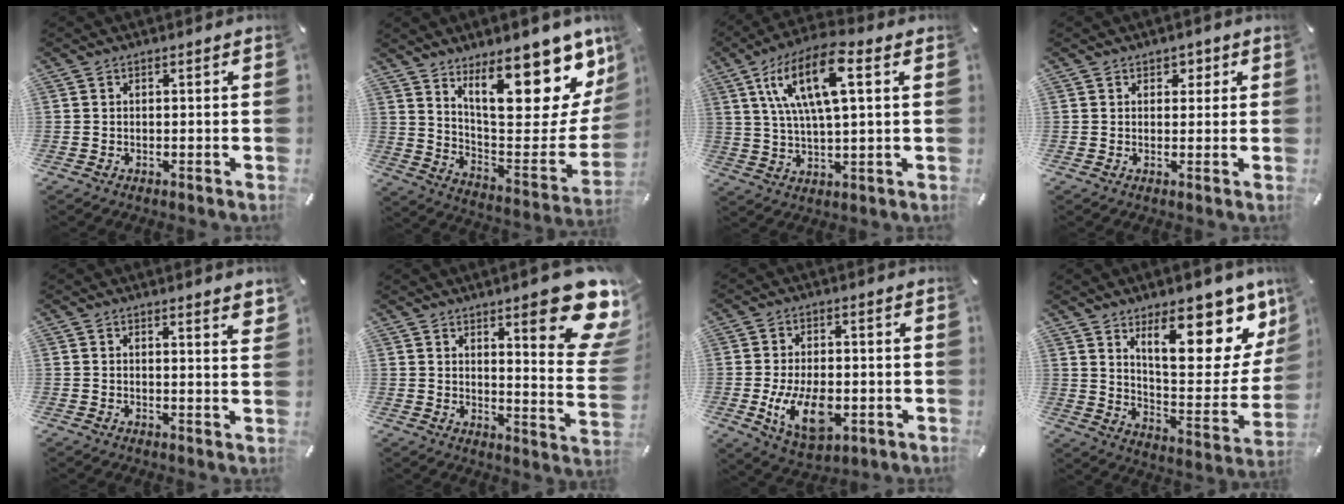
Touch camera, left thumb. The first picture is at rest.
{"total": 23.6, "force": [15.0, 8.8, 16.0], "torque": [-0.200, -0.120, 0.250]}
{"total": 15.8, "force": [6.0, 5.4, 13.6], "torque": [-0.287, 0.003, 0.098]}
{"total": 2.3, "force": [1.0, 1.9, 0.7], "torque": [0.008, -0.004, 0.010]}
{"total": 2.4, "force": [2.0, 0.1, 1.3], "torque": [-0.014, -0.011, 0.032]}
{"total": 17.8, "force": [10.1, 4.6, 13.9], "torque": [-0.181, -0.074, 0.158]}
{"total": 12.2, "force": [-2.7, 7.2, 9.4], "torque": [-0.183, -0.008, -0.044]}
{"total": 21.3, "force": [13.3, 8.2, 14.5], "torque": [-0.188, -0.099, 0.215]}